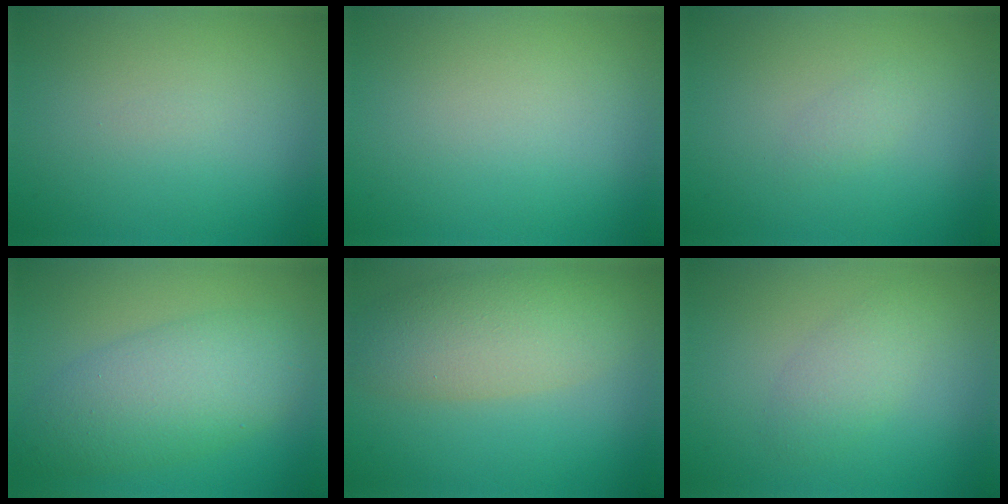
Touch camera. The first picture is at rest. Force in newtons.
{"total": 0.0}
{"total": 0.7, "press": 0.7, "slide": 0.0}
{"total": 6.3, "press": 6.3, "slide": 0.1}
{"total": 5.7, "press": 5.7, "slide": 0.4}
{"total": 2.1, "press": 2.1, "slide": 0.0}